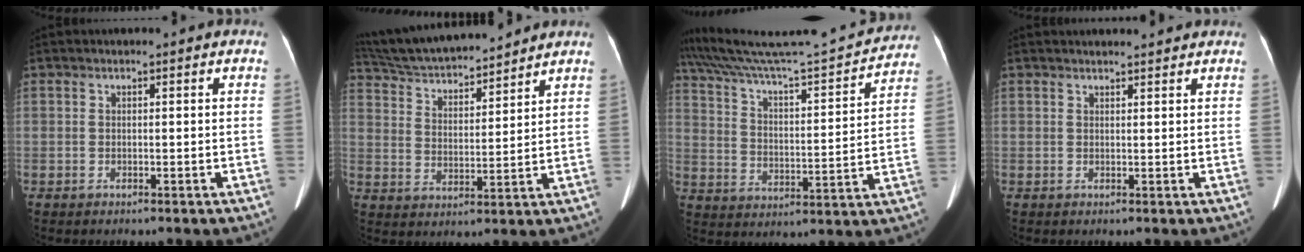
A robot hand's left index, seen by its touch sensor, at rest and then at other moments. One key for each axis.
{"total": 16.6, "fx": 15.3, "fy": 2.2, "fz": 6.0, "tx": -0.111, "ty": 0.026, "tz": 0.261}
{"total": 21.7, "fx": 20.5, "fy": 0.4, "fz": 7.2, "tx": -0.129, "ty": -0.024, "tz": 0.301}
{"total": 4.8, "fx": 4.6, "fy": 0.7, "fz": 1.2, "tx": -0.016, "ty": 0.019, "tz": 0.054}